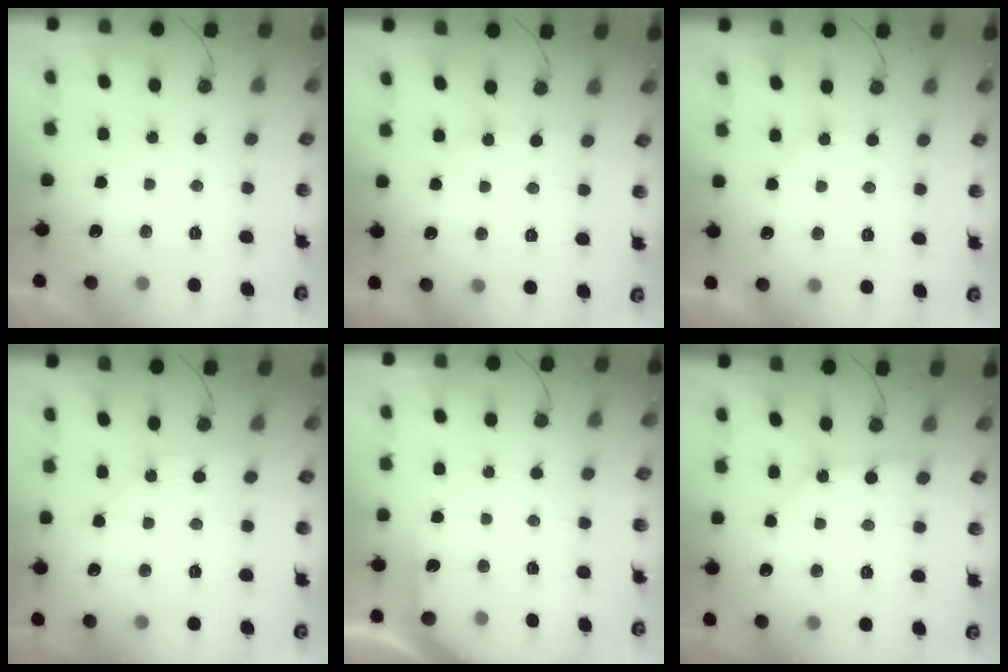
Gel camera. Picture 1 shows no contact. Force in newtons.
{"total": 3.1, "press": 3.0, "slide": 0.4}
{"total": 3.3, "press": 3.2, "slide": 0.4}
{"total": 6.5, "press": 6.5, "slide": 0.9}
{"total": 2.7, "press": 2.7, "slide": 0.3}
{"total": 3.7, "press": 3.7, "slide": 0.2}